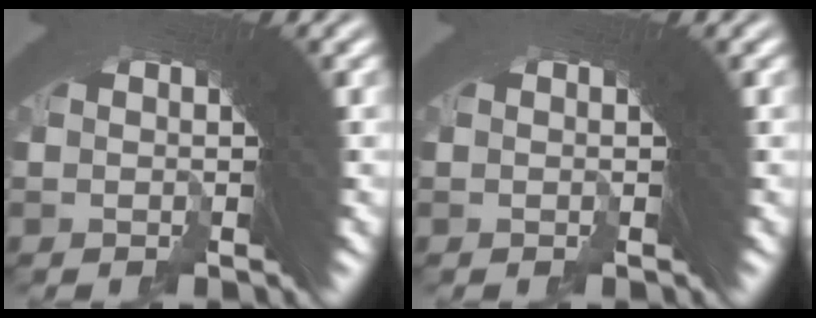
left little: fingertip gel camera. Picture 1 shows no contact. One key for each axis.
{"total": 0.0}